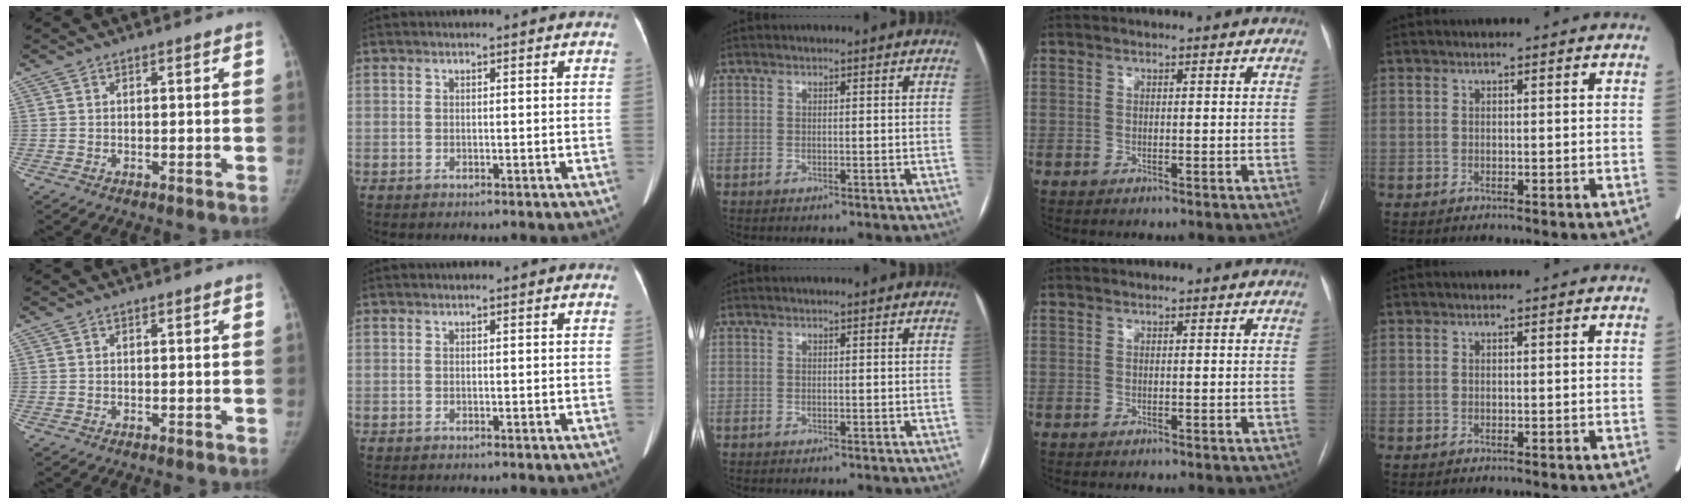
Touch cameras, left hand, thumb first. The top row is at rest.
{}